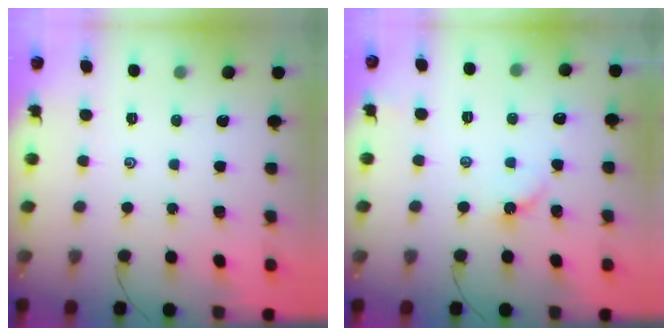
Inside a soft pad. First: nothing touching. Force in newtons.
{"total": 3.1, "press": 3.1, "slide": 0.4}